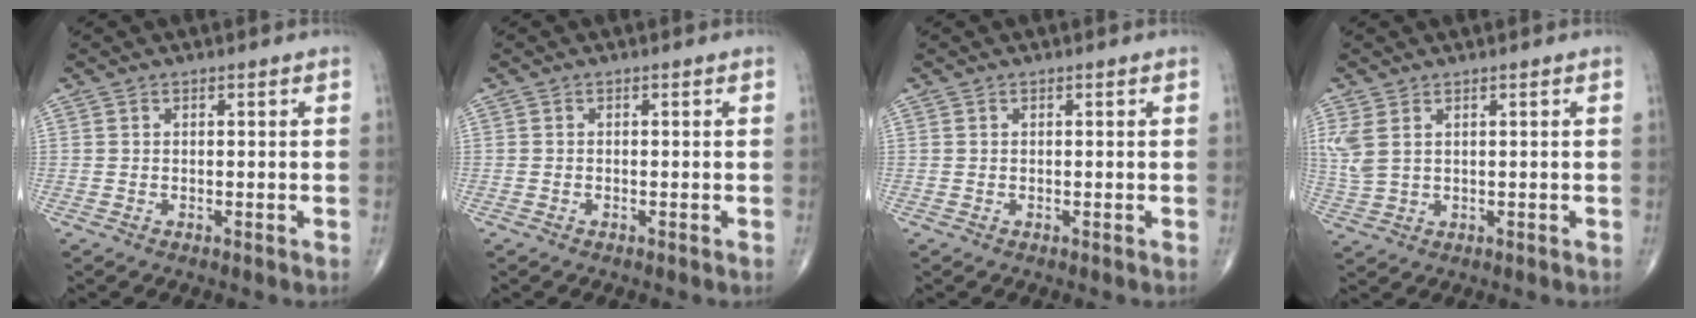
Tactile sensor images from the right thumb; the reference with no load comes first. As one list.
[{"total": 0.0}, {"total": 0.0}, {"total": 4.5, "force": [1.7, 2.5, 3.3], "torque": [-0.089, 0.002, 0.045]}]